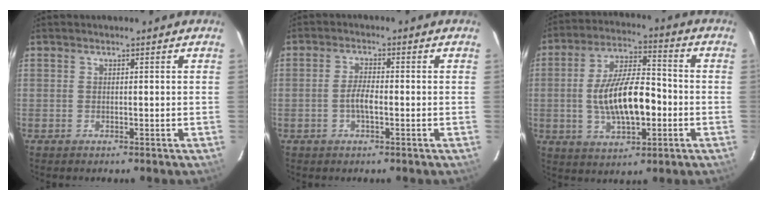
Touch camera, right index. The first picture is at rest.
{"total": 3.2, "force": [-1.0, 0.9, 2.9], "torque": [-0.061, 0.004, -0.018]}
{"total": 14.3, "force": [-2.3, 5.8, 12.9], "torque": [-0.244, 0.008, -0.035]}